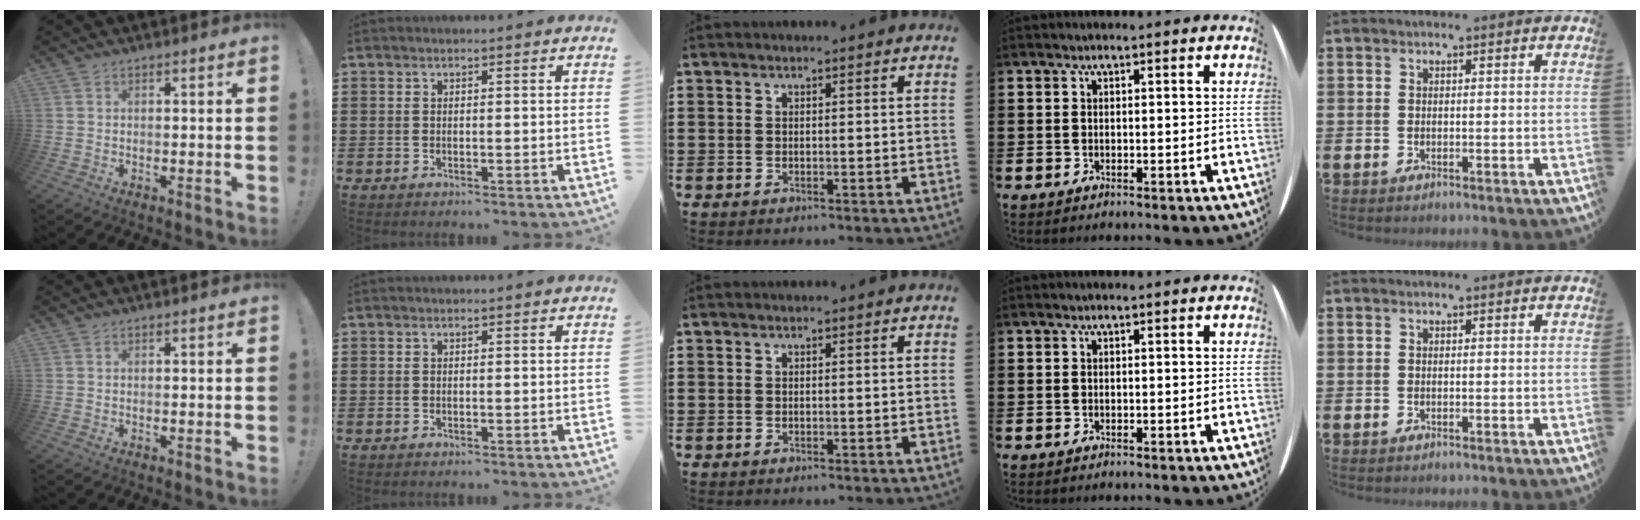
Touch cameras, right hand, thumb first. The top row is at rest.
{}